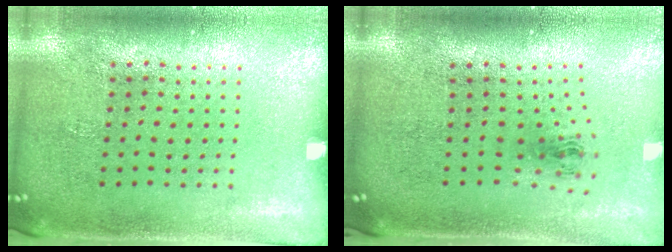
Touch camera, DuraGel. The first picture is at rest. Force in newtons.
{"total": 1.0, "press": 0.4, "slide": 0.9}